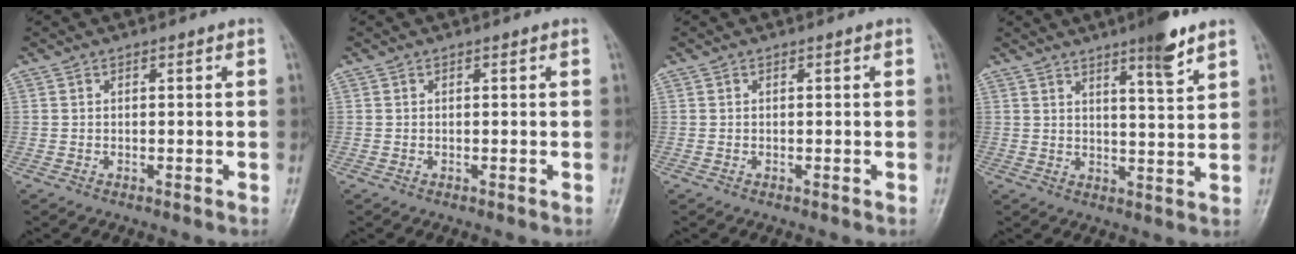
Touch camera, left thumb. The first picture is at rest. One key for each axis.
{"total": 0.0}
{"total": 0.0}
{"total": 7.5, "fx": 5.0, "fy": 0.8, "fz": 5.4, "tx": -0.075, "ty": -0.032, "tz": 0.073}